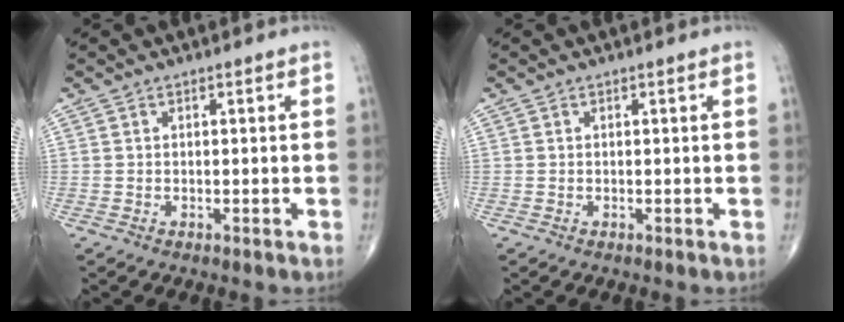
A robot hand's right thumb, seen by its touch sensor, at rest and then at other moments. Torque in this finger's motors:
{"motor_torque": [0.00, 0.00, 0.01, 0.01, 0.01]}